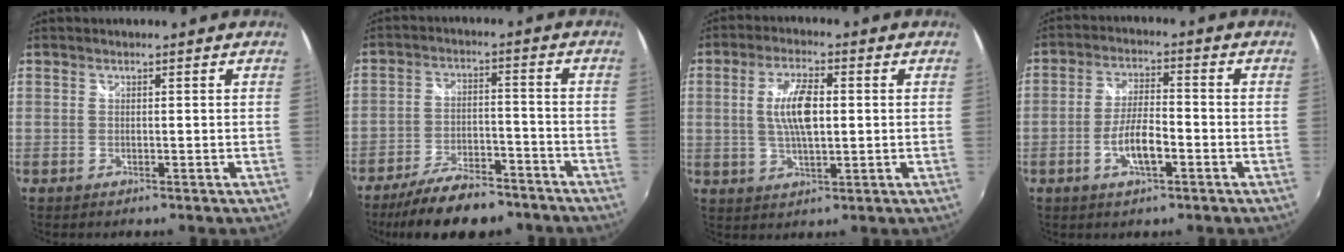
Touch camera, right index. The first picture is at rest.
{"total": 15.7, "force": [-12.7, 5.1, 7.7], "torque": [-0.154, -0.006, -0.189]}
{"total": 8.2, "force": [0.8, 3.0, 7.6], "torque": [-0.147, 0.005, 0.016]}
{"total": 7.1, "force": [-2.8, 2.0, 6.2], "torque": [-0.122, 0.000, -0.051]}